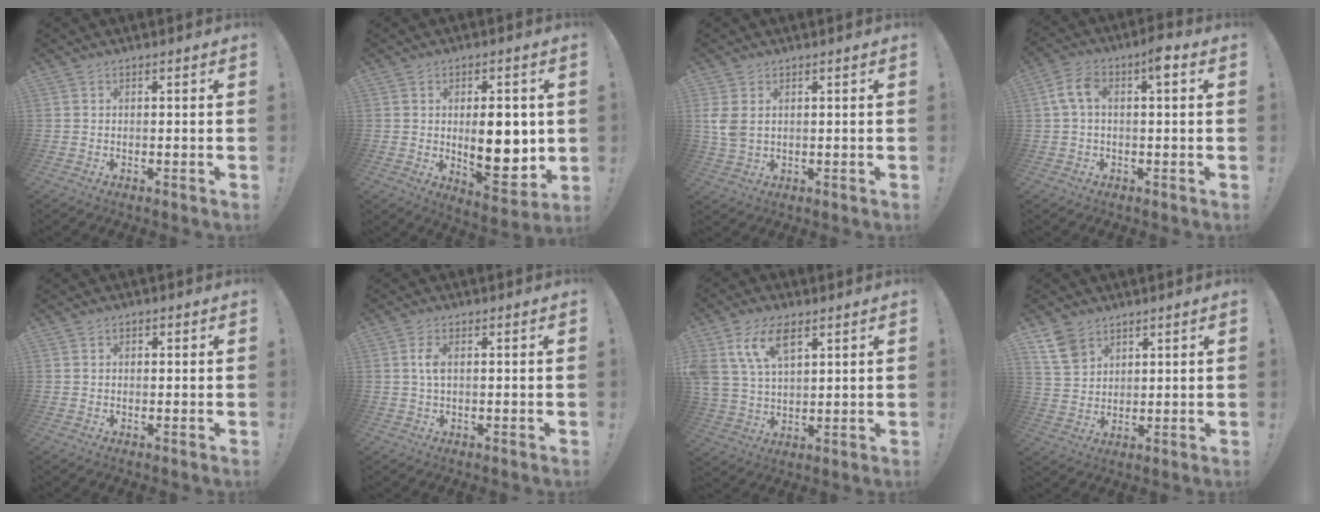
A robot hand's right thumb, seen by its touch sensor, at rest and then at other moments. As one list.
[{"total": 13.4, "force": [0.5, 6.4, 11.8], "torque": [-0.159, -0.010, 0.009]}, {"total": 5.1, "force": [1.7, 3.4, 3.4], "torque": [-0.074, -0.005, 0.032]}, {"total": 7.3, "force": [1.6, 2.9, 6.5], "torque": [-0.115, 0.012, 0.027]}, {"total": 0.8, "force": [0.1, 0.7, 0.3], "torque": [0.000, -0.001, 0.000]}, {"total": 3.3, "force": [0.3, 1.4, 3.0], "torque": [-0.061, 0.001, 0.001]}, {"total": 12.2, "force": [6.4, 6.8, 7.8], "torque": [-0.162, -0.017, 0.122]}, {"total": 8.4, "force": [5.5, 5.5, 3.1], "torque": [-0.058, -0.024, 0.112]}]